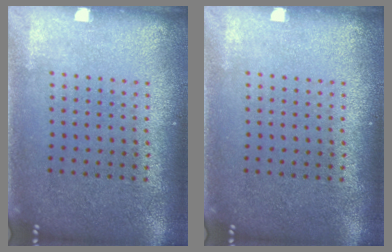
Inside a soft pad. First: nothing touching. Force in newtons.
{"total": 0.0}